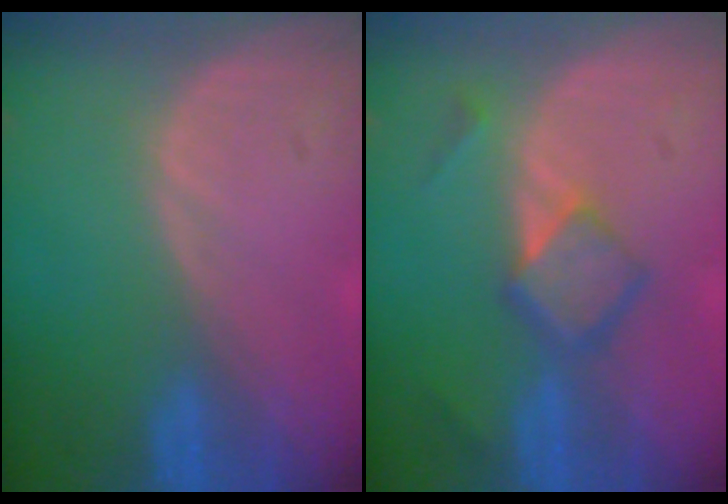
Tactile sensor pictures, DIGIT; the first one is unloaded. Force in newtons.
{"total": 5.5, "press": 4.8, "slide": 2.8}